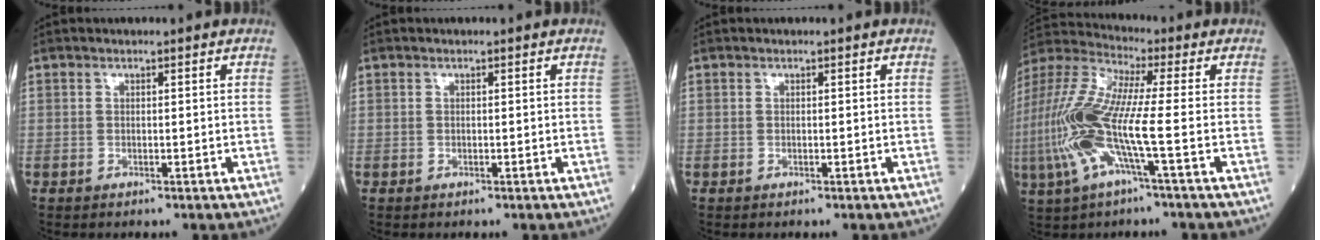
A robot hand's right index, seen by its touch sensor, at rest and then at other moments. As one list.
[{"total": 0.0}, {"total": 0.0}, {"total": 15.0, "force": [-3.3, 1.3, 14.6], "torque": [-0.332, -0.002, -0.075]}]